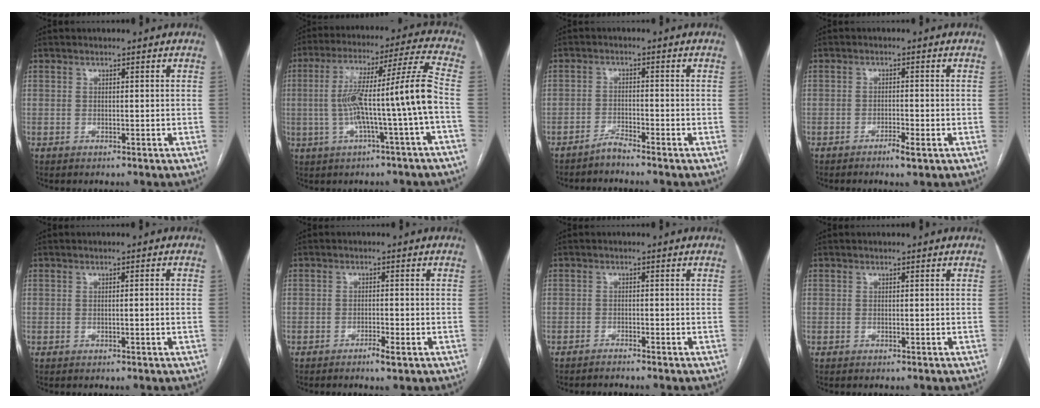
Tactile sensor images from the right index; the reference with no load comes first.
{"total": 14.0, "force": [-2.3, -1.0, 13.8], "torque": [-0.240, 0.032, -0.040]}
{"total": 2.1, "force": [-2.0, -0.5, 0.3], "torque": [-0.005, -0.006, -0.041]}
{"total": 2.4, "force": [-1.4, 0.4, 1.9], "torque": [-0.032, 0.000, -0.024]}
{"total": 1.6, "force": [-0.2, -0.1, 1.6], "torque": [-0.024, 0.001, -0.002]}
{"total": 2.3, "force": [-1.4, 0.4, 1.8], "torque": [-0.029, 0.000, -0.022]}
{"total": 1.2, "force": [-1.1, -0.3, 0.0], "torque": [0.000, -0.003, -0.019]}
{"total": 0.0}